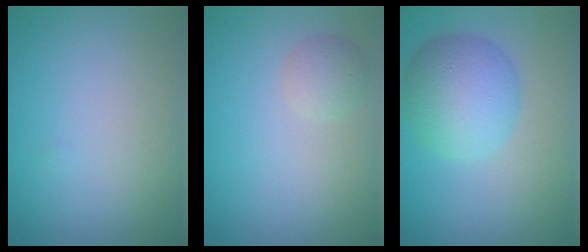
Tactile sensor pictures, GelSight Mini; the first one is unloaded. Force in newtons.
{"total": 1.6, "press": 1.6, "slide": 0.1}
{"total": 5.8, "press": 5.8, "slide": 0.2}